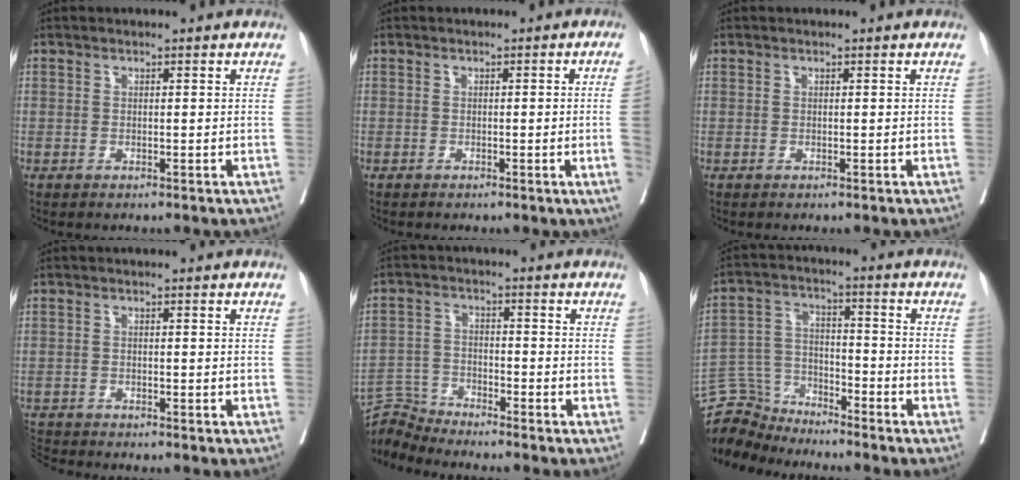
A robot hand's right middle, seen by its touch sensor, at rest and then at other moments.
{"total": 2.6, "force": [-0.4, -1.0, 2.4], "torque": [-0.029, -0.006, -0.003]}
{"total": 0.0}
{"total": 3.4, "force": [-3.4, 0.1, -0.4], "torque": [0.003, -0.015, -0.062]}
{"total": 5.8, "force": [-5.6, -1.2, -0.9], "torque": [0.007, -0.006, -0.109]}
{"total": 7.8, "force": [-7.6, 1.5, -0.9], "torque": [0.006, 0.017, -0.150]}